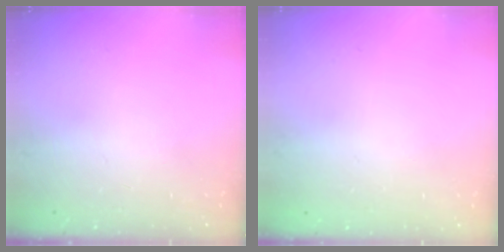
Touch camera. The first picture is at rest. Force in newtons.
{"total": 0.0}